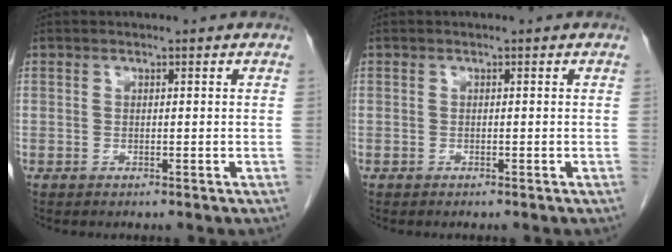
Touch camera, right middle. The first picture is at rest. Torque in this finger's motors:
{"motor_torque": [-0.19, -0.23, -0.04, -0.01]}